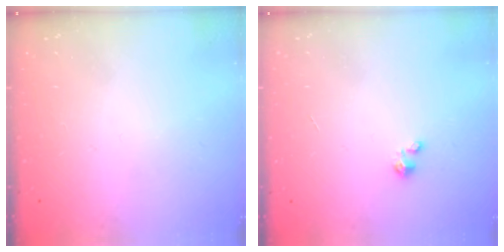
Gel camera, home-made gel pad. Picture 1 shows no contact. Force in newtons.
{"total": 1.2, "press": 1.1, "slide": 0.1}